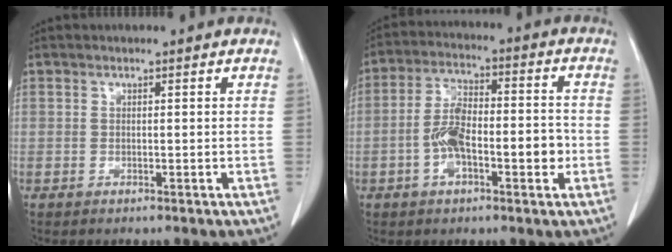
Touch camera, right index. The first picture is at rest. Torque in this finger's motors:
{"motor_torque": [0.50, -0.20, 0.27, 0.14]}